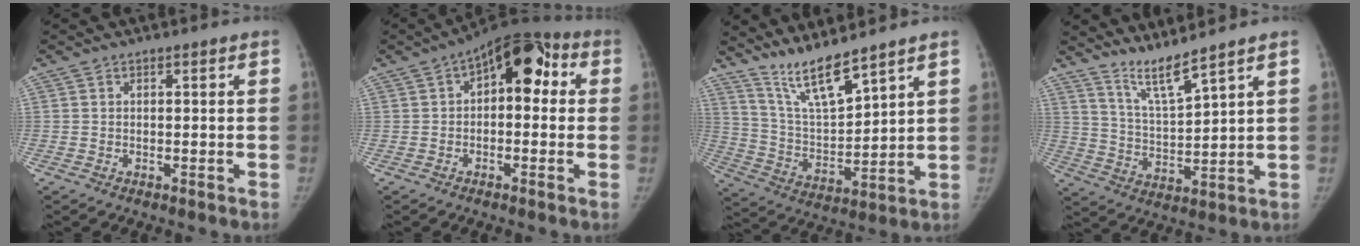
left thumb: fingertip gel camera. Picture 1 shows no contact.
{"total": 11.9, "force": [2.3, 6.6, 9.7], "torque": [-0.087, 0.030, 0.019]}
{"total": 10.8, "force": [9.0, 1.1, 5.7], "torque": [-0.103, -0.066, 0.185]}
{"total": 7.2, "force": [6.2, -0.6, 3.7], "torque": [-0.072, -0.061, 0.130]}